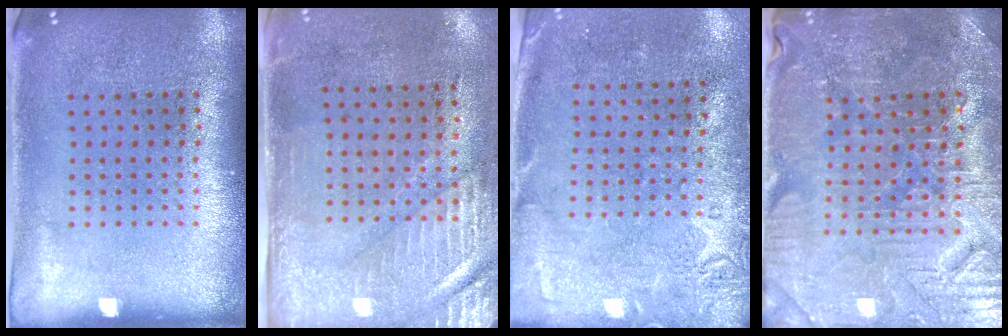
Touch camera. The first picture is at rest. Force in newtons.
{"total": 2.8, "press": 2.4, "slide": 1.4}
{"total": 2.7, "press": 2.2, "slide": 1.7}
{"total": 3.6, "press": 3.6, "slide": 0.5}